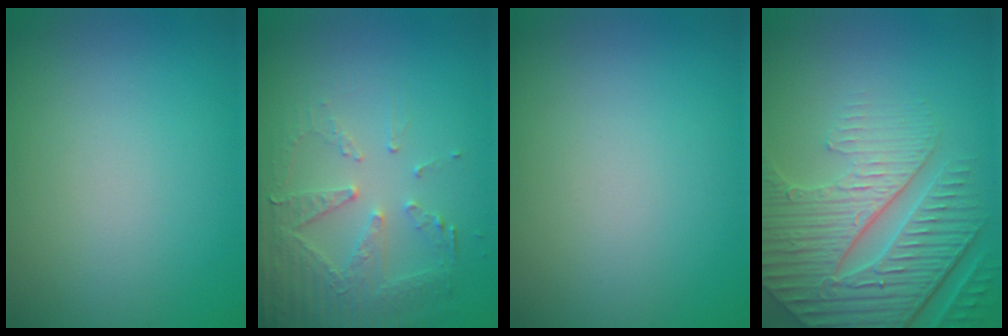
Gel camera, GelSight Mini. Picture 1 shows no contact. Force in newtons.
{"total": 5.2, "press": 3.6, "slide": 3.8}
{"total": 0.0}
{"total": 8.3, "press": 6.0, "slide": 5.8}